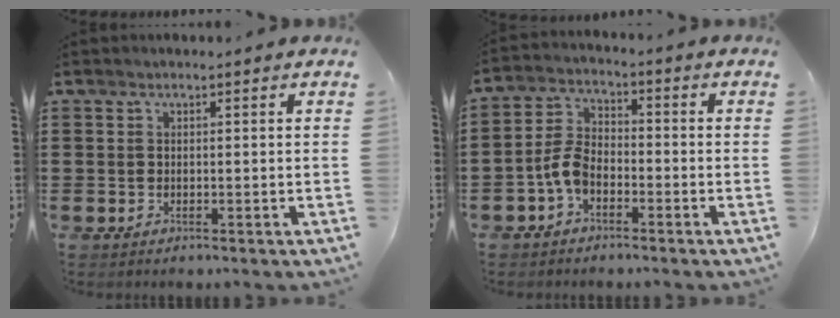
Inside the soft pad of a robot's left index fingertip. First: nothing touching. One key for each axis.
{"total": 5.1, "fx": -2.6, "fy": 2.9, "fz": 3.4, "tx": -0.095, "ty": 0.004, "tz": -0.058}